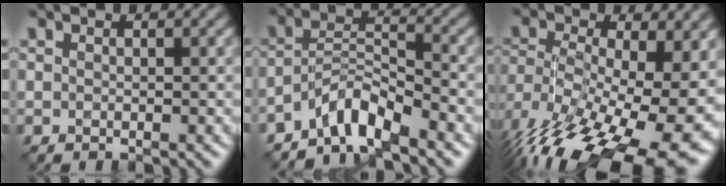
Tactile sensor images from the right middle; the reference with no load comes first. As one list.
[{"total": 4.6, "force": [-3.7, 1.1, 2.5], "torque": [-0.038, 0.008, -0.078]}, {"total": 19.0, "force": [-8.3, 8.5, 14.7], "torque": [-0.240, -0.030, -0.105]}]